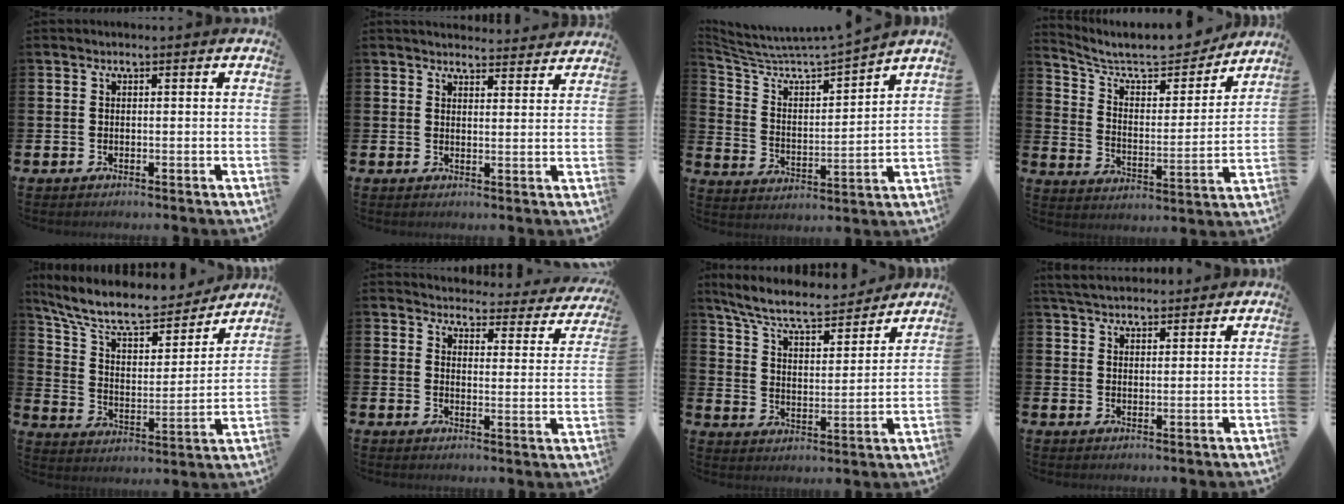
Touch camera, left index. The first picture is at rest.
{"total": 3.6, "force": [3.5, 0.5, 0.1], "torque": [0.000, -0.023, 0.063]}
{"total": 6.0, "force": [5.5, 0.8, 2.1], "torque": [-0.072, -0.051, 0.086]}
{"total": 9.1, "force": [8.0, 2.8, 3.3], "torque": [-0.089, -0.057, 0.134]}
{"total": 10.7, "force": [9.4, 3.0, 4.1], "torque": [-0.121, -0.056, 0.160]}
{"total": 3.3, "force": [3.2, 0.9, 0.4], "torque": [-0.021, -0.033, 0.047]}
{"total": 8.1, "force": [7.4, 1.6, 3.0], "torque": [-0.097, -0.047, 0.127]}
{"total": 4.3, "force": [4.2, 1.0, 0.6], "torque": [-0.032, -0.013, 0.080]}